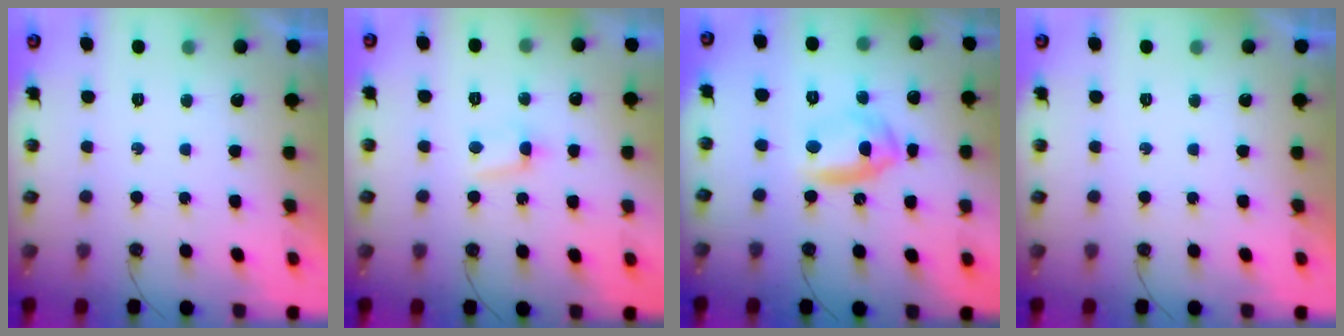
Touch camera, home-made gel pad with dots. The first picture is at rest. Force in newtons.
{"total": 3.5, "press": 3.4, "slide": 0.4}
{"total": 11.5, "press": 8.9, "slide": 7.3}
{"total": 0.0}